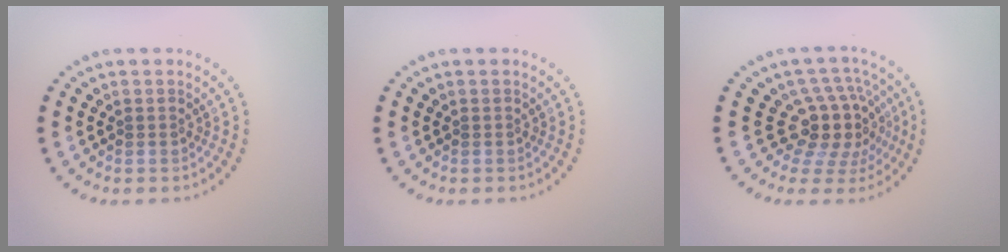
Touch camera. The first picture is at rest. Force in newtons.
{"total": 0.0}
{"total": 4.9, "press": 3.6, "slide": 3.3}